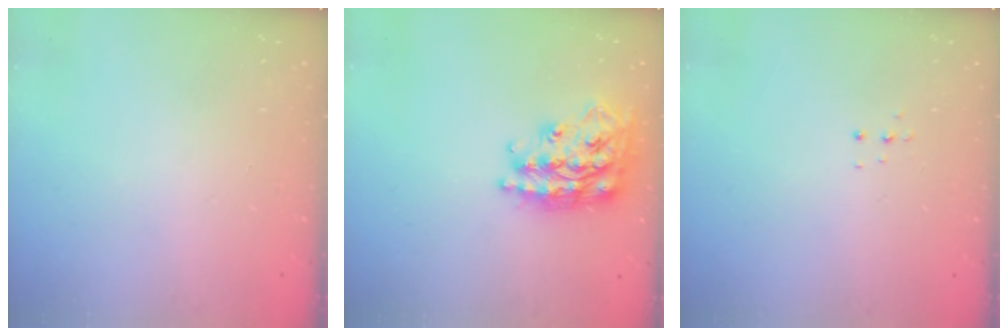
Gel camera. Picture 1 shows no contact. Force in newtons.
{"total": 22.0, "press": 21.9, "slide": 1.4}
{"total": 3.4, "press": 3.3, "slide": 0.8}